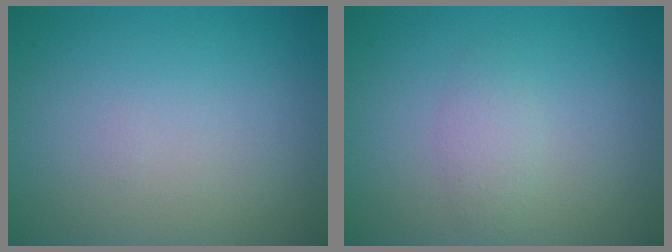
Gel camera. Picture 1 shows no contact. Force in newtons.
{"total": 1.5, "press": 1.5, "slide": 0.0}